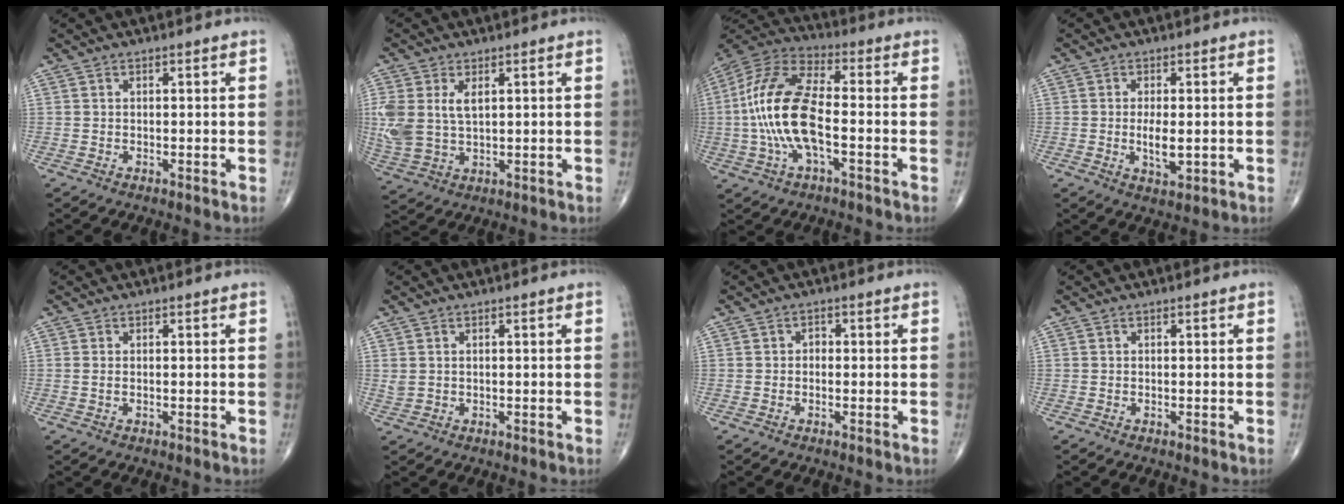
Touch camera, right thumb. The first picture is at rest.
{"total": 9.3, "force": [2.1, 5.5, 7.2], "torque": [-0.171, 0.002, 0.054]}
{"total": 16.7, "force": [-2.3, 6.8, 15.1], "torque": [-0.326, 0.033, -0.047]}
{"total": 4.5, "force": [-0.4, 1.8, 4.1], "torque": [-0.074, -0.009, -0.006]}
{"total": 0.5, "force": [0.0, 0.2, 0.5], "torque": [-0.014, -0.002, 0.001]}
{"total": 1.4, "force": [0.4, 1.1, 0.8], "torque": [-0.019, 0.001, 0.012]}
{"total": 0.0}
{"total": 0.0}